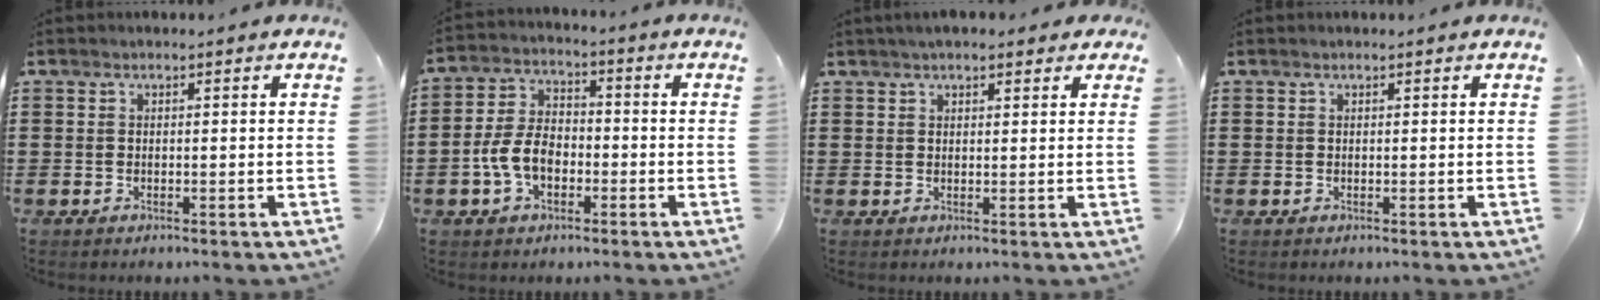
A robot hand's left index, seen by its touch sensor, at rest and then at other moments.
{"total": 6.7, "force": [-2.3, 4.2, 4.7], "torque": [-0.118, 0.004, -0.051]}
{"total": 2.7, "force": [2.2, 0.8, 1.4], "torque": [-0.033, 0.007, 0.039]}
{"total": 0.0}